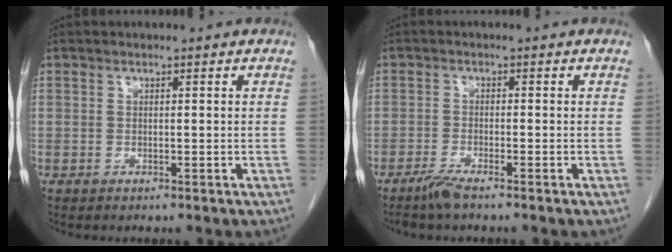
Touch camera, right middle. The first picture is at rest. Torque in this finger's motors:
{"motor_torque": [0.08, 0.03, 0.03, 0.01]}